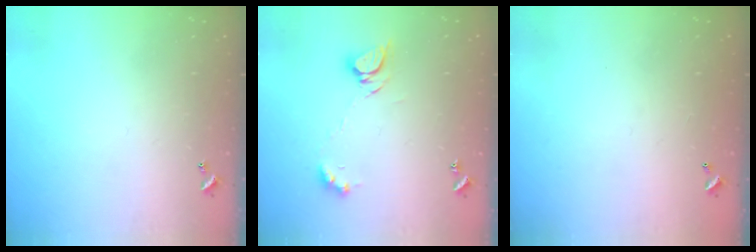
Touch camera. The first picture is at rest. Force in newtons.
{"total": 8.4, "press": 8.3, "slide": 0.8}
{"total": 2.9, "press": 2.9, "slide": 0.1}